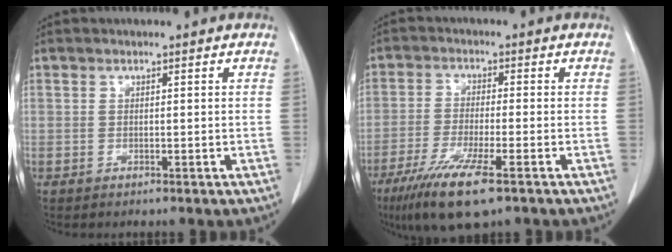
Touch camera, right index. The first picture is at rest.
{"total": 9.7, "force": [-5.8, 1.1, 7.7], "torque": [-0.144, -0.026, -0.097]}